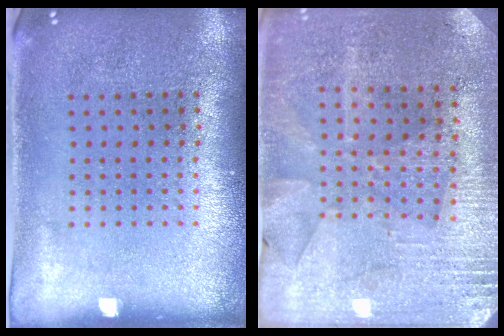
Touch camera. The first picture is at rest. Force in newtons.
{"total": 2.8, "press": 2.7, "slide": 0.7}